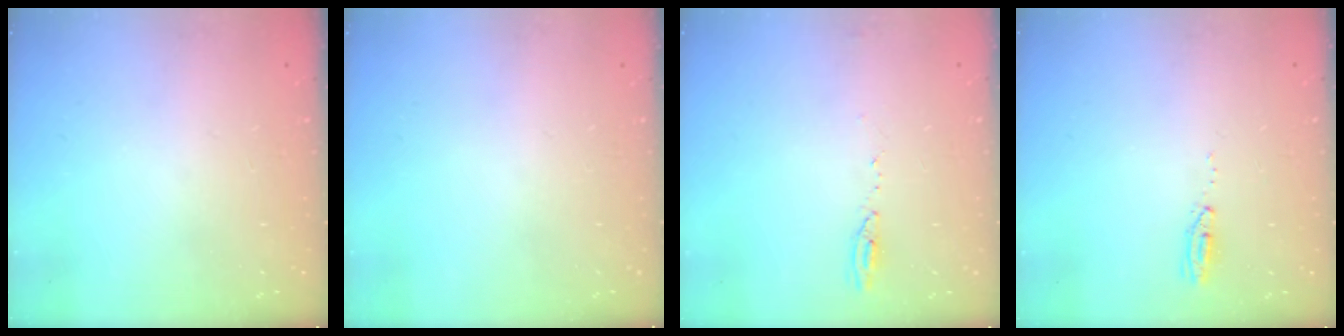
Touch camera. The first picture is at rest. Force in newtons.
{"total": 0.0}
{"total": 4.1, "press": 3.9, "slide": 1.4}
{"total": 4.0, "press": 3.8, "slide": 1.2}